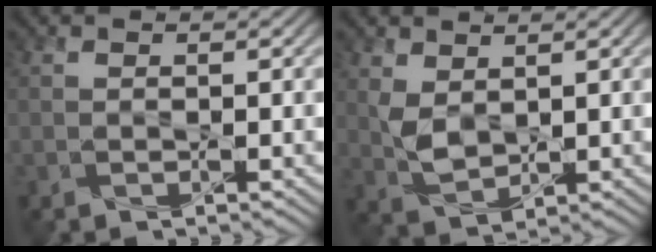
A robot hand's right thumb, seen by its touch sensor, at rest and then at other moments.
{"total": 3.6, "force": [1.4, 2.1, 2.5], "torque": [-0.067, -0.005, 0.033]}